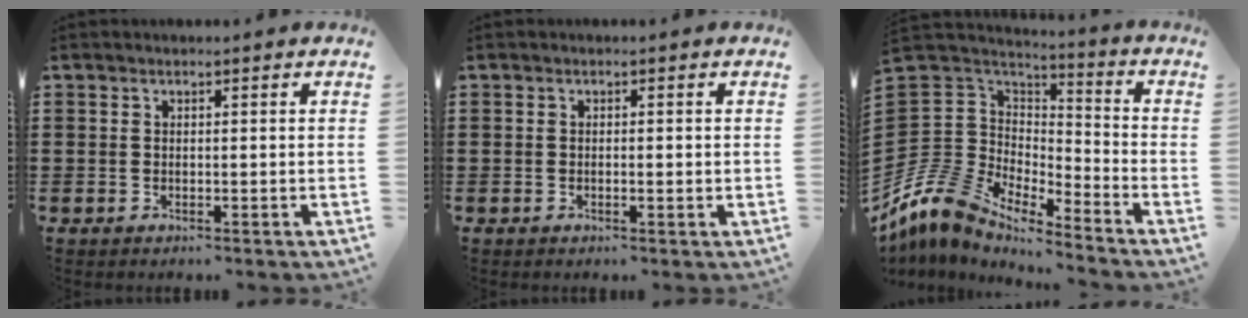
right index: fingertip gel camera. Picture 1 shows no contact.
{"total": 0.7, "force": [-0.1, 0.2, 0.6], "torque": [-0.012, -0.003, -0.002]}
{"total": 9.5, "force": [-7.9, 4.7, 2.5], "torque": [-0.111, -0.011, -0.168]}